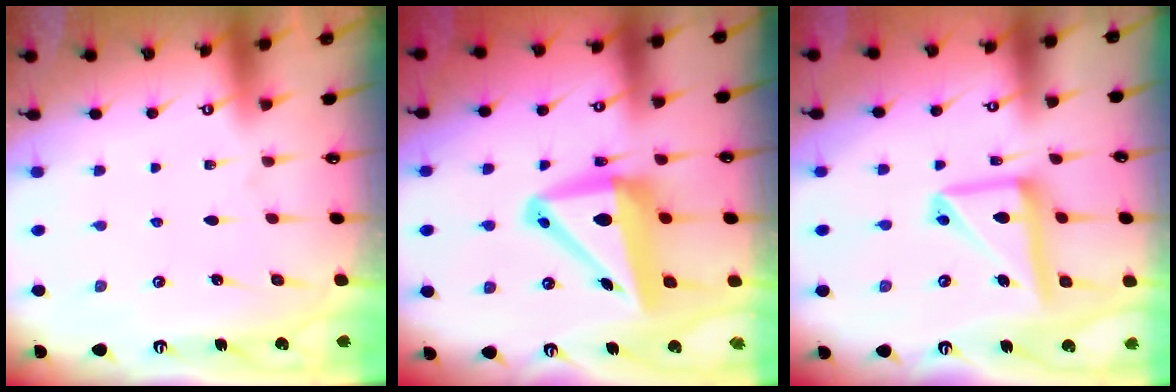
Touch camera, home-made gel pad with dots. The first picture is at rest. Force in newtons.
{"total": 13.5, "press": 13.2, "slide": 2.8}
{"total": 15.5, "press": 15.4, "slide": 1.5}